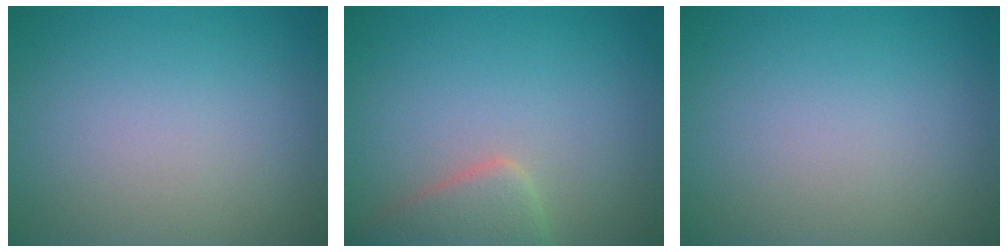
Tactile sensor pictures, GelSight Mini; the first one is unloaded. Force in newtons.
{"total": 3.3, "press": 3.3, "slide": 0.3}
{"total": 0.0}